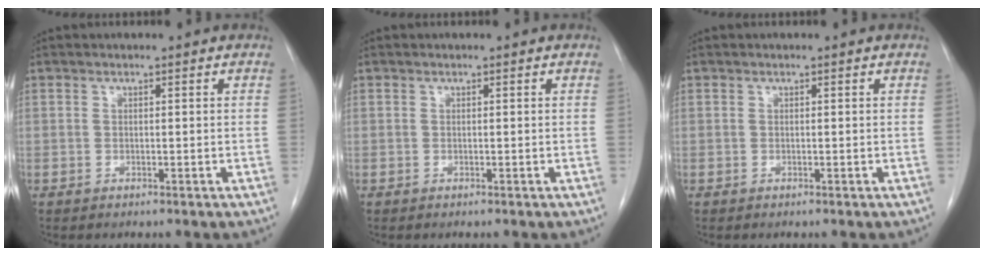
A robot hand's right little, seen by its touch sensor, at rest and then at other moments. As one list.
[{"total": 0.0}, {"total": 0.0}]